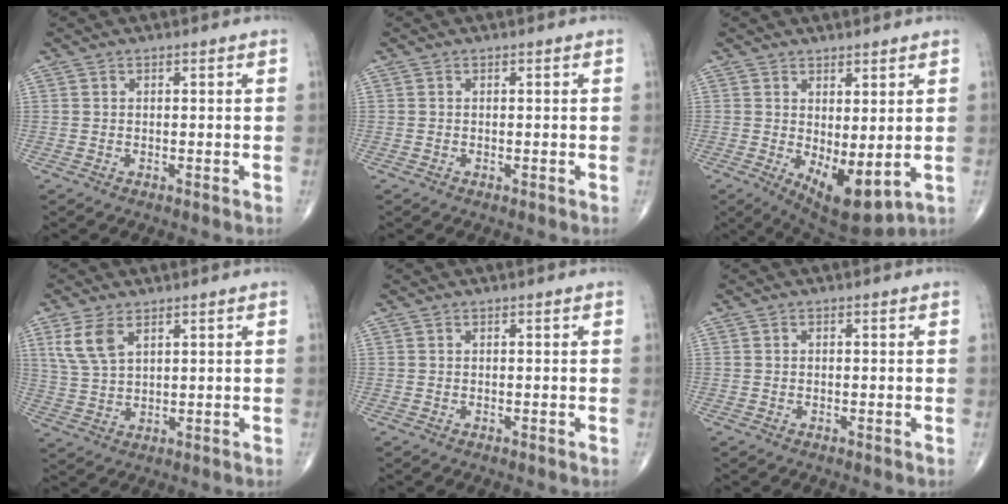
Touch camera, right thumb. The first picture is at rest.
{"total": 0.0}
{"total": 9.1, "force": [-0.7, 3.9, 8.2], "torque": [-0.120, -0.018, 0.008]}
{"total": 6.5, "force": [3.2, 3.3, 4.6], "torque": [-0.096, -0.006, 0.074]}
{"total": 0.0}
{"total": 0.5, "force": [0.0, 0.3, 0.4], "torque": [-0.010, 0.000, 0.001]}